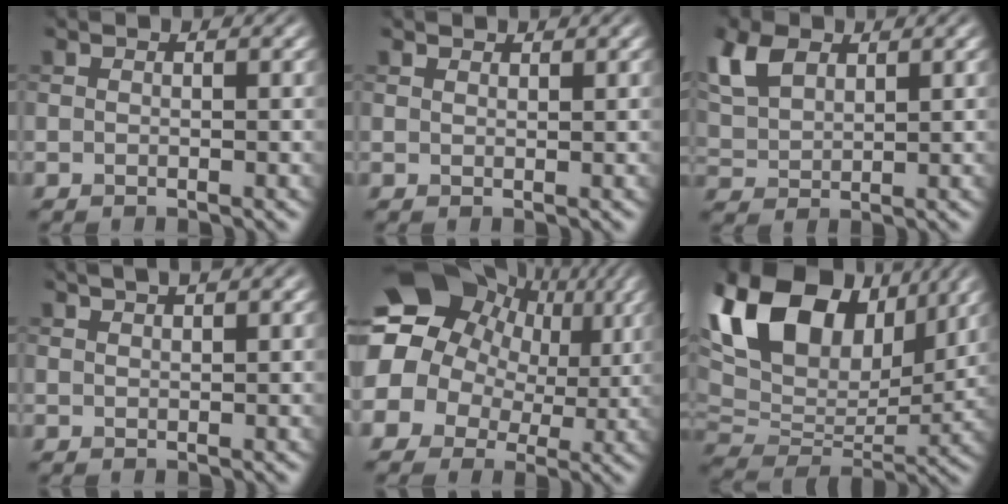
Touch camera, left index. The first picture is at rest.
{"total": 0.9, "force": [0.9, 0.1, 0.1], "torque": [0.000, -0.001, 0.016]}
{"total": 5.5, "force": [2.9, 3.3, 3.3], "torque": [-0.090, 0.008, 0.059]}
{"total": 2.6, "force": [1.8, 0.6, 1.7], "torque": [-0.015, 0.007, 0.027]}
{"total": 19.4, "force": [6.0, 16.0, 9.2], "torque": [-0.196, 0.022, 0.074]}
{"total": 16.7, "force": [7.4, 10.1, 11.2], "torque": [-0.225, 0.038, 0.124]}